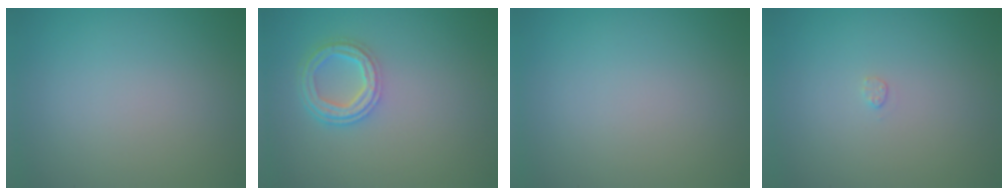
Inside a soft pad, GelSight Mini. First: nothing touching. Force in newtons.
{"total": 4.2, "press": 3.3, "slide": 2.6}
{"total": 0.0}
{"total": 0.5, "press": 0.5, "slide": 0.2}